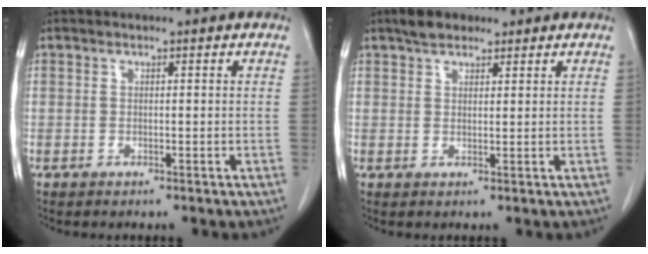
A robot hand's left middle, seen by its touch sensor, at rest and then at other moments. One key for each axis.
{"total": 3.7, "fx": 2.8, "fy": 1.8, "fz": 1.7, "tx": -0.035, "ty": 0.012, "tz": 0.048}